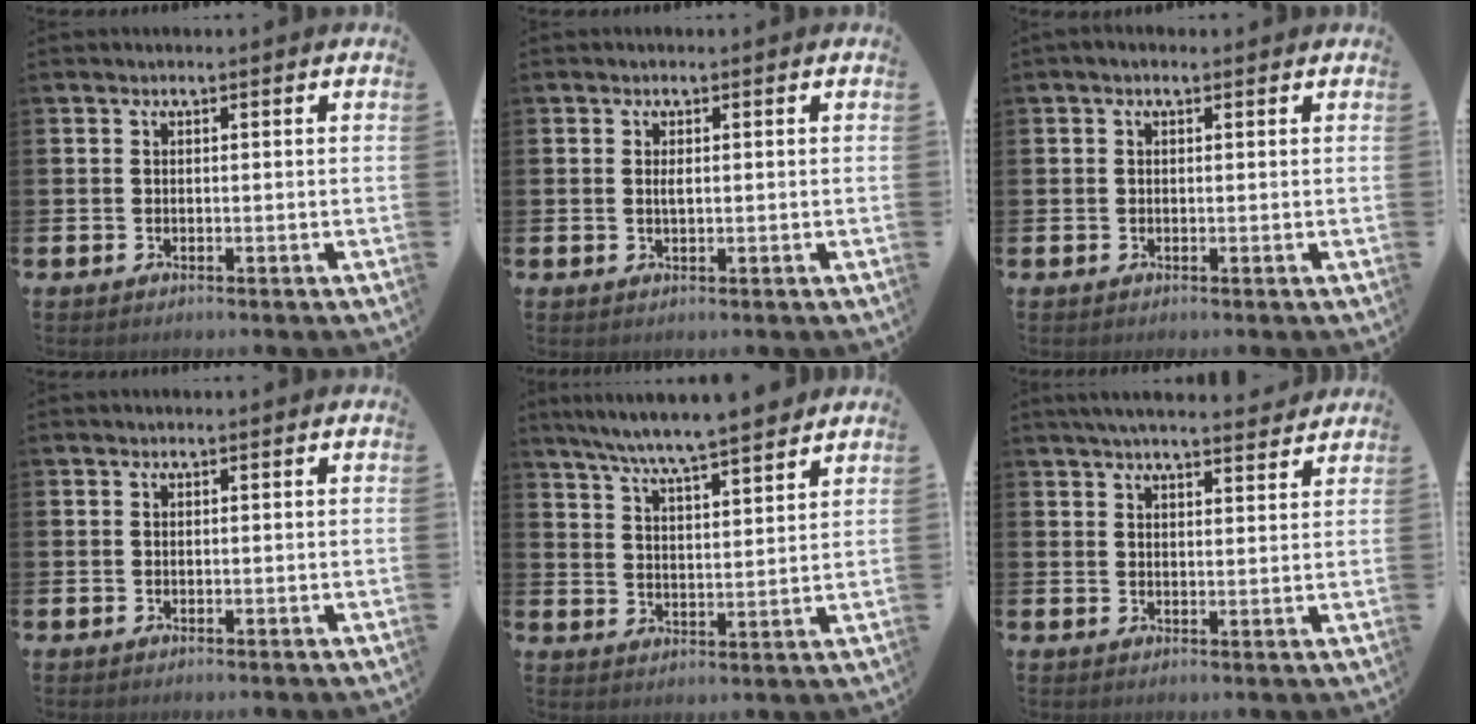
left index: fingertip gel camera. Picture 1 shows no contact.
{"total": 1.0, "force": [0.2, 0.3, 0.9], "torque": [-0.017, 0.002, 0.003]}
{"total": 0.7, "force": [0.2, 0.5, 0.6], "torque": [-0.001, 0.002, -0.001]}
{"total": 0.0}
{"total": 7.7, "force": [7.4, 0.1, 2.3], "torque": [-0.071, -0.041, 0.132]}
{"total": 4.8, "force": [4.6, 0.3, 1.2], "torque": [-0.022, -0.021, 0.081]}